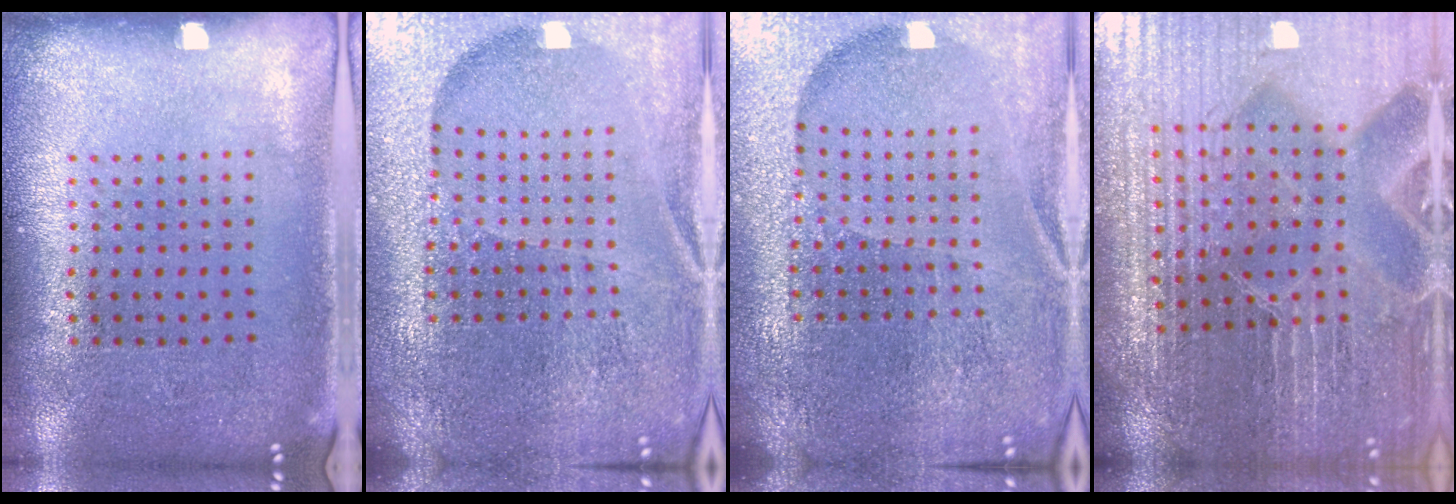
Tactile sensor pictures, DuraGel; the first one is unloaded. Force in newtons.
{"total": 5.2, "press": 4.8, "slide": 2.0}
{"total": 5.4, "press": 5.0, "slide": 2.1}
{"total": 5.4, "press": 5.1, "slide": 1.8}